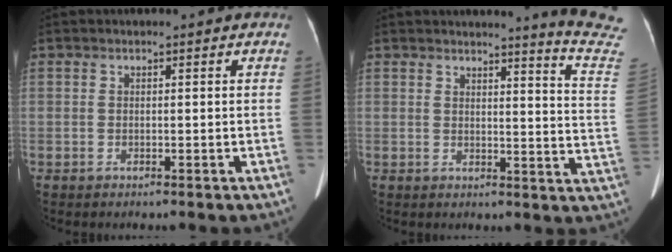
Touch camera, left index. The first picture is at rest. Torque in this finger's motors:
{"motor_torque": [0.06, -1.16, 0.02, -0.02]}